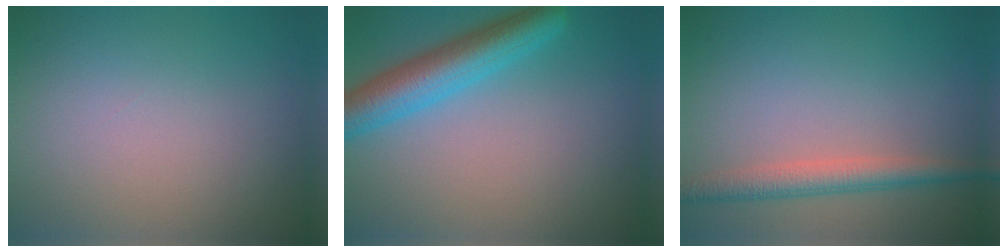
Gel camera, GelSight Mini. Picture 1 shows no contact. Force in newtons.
{"total": 5.3, "press": 5.2, "slide": 0.2}
{"total": 3.0, "press": 3.0, "slide": 0.1}